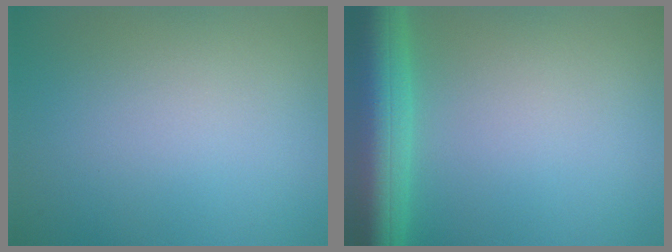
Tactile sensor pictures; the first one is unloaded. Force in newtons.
{"total": 7.5, "press": 7.5, "slide": 0.4}